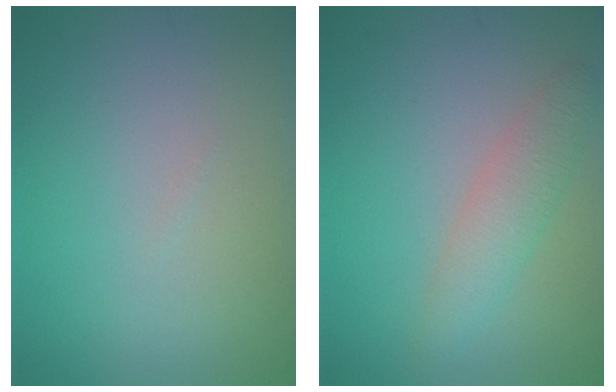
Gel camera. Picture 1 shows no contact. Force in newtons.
{"total": 2.7, "press": 2.7, "slide": 0.1}